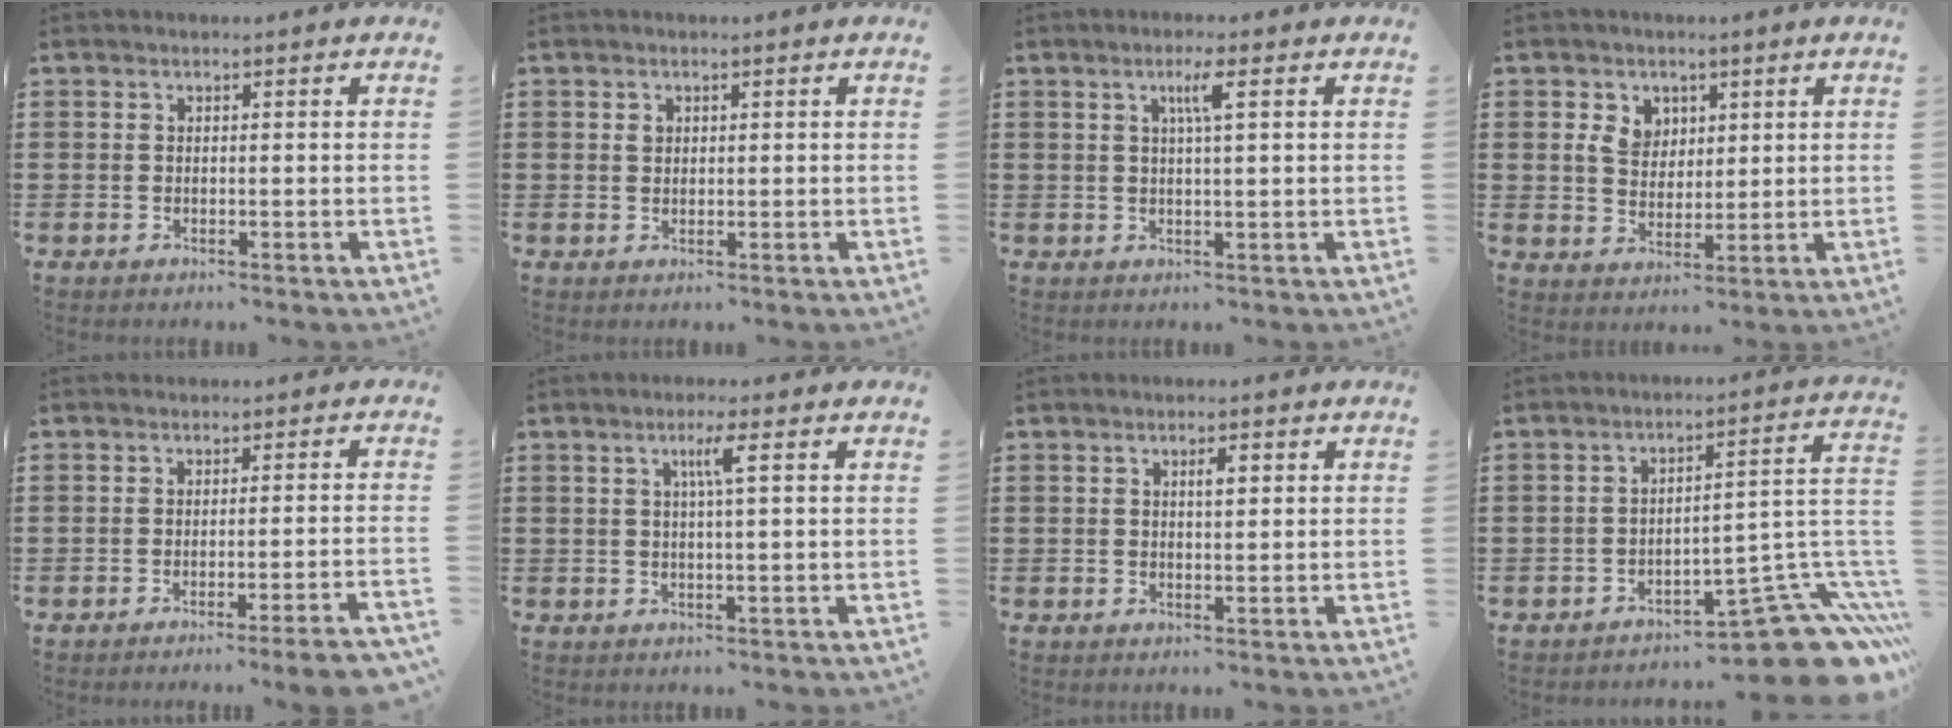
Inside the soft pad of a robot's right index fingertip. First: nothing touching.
{"total": 1.0, "force": [0.4, 0.8, 0.4], "torque": [-0.011, 0.002, 0.008]}
{"total": 3.1, "force": [1.2, -0.1, 2.9], "torque": [-0.060, 0.000, 0.017]}
{"total": 5.1, "force": [2.1, 4.1, 2.3], "torque": [-0.061, 0.015, 0.037]}
{"total": 3.1, "force": [-2.5, -0.5, 1.8], "torque": [-0.031, -0.011, -0.046]}
{"total": 3.1, "force": [0.9, -0.3, 2.9], "torque": [-0.058, -0.002, 0.012]}
{"total": 1.8, "force": [0.6, 0.5, 1.6], "torque": [-0.016, -0.002, 0.004]}
{"total": 11.9, "force": [-8.2, 3.4, 7.9], "torque": [-0.082, 0.023, -0.144]}